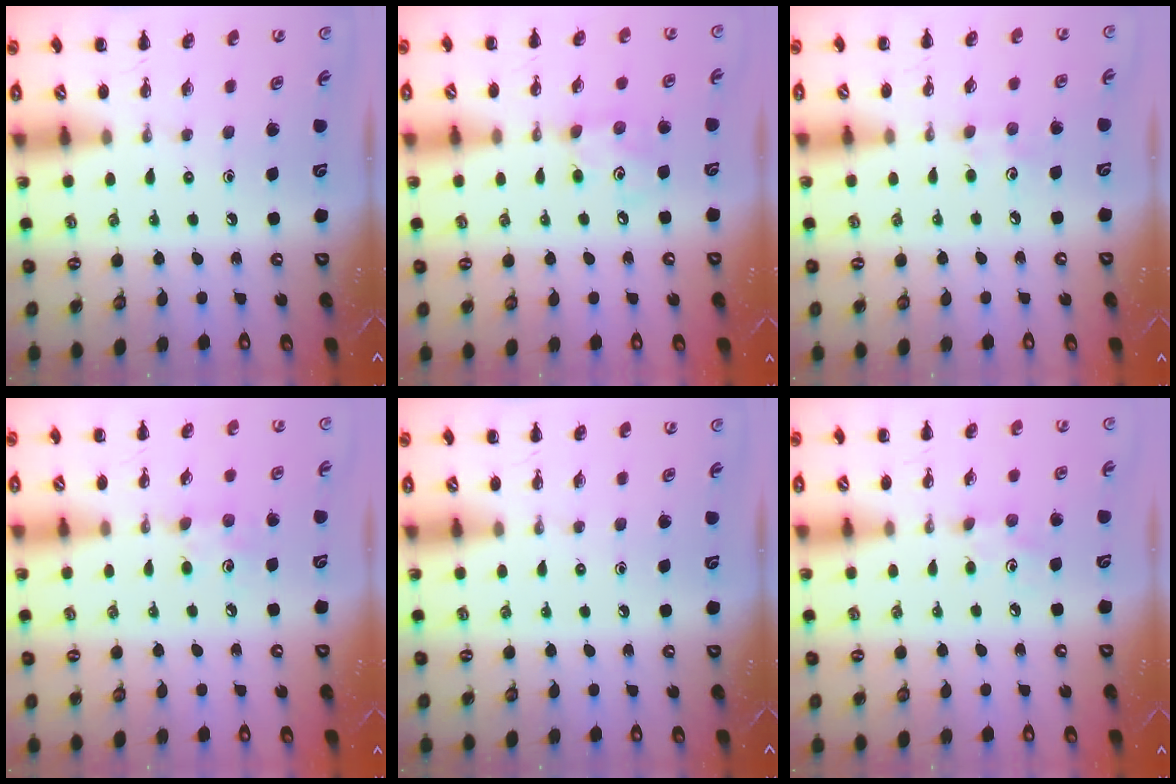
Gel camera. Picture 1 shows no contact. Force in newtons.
{"total": 4.3, "press": 4.2, "slide": 0.5}
{"total": 4.2, "press": 4.1, "slide": 1.1}
{"total": 7.1, "press": 6.9, "slide": 1.8}
{"total": 0.0}
{"total": 4.1, "press": 3.9, "slide": 1.2}